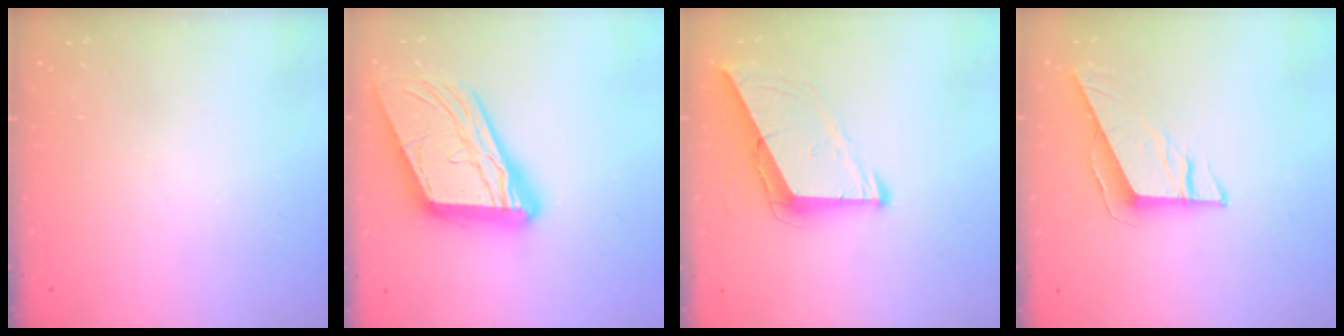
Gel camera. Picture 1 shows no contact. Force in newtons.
{"total": 20.7, "press": 20.6, "slide": 2.1}
{"total": 10.0, "press": 9.9, "slide": 1.0}
{"total": 8.1, "press": 8.1, "slide": 0.4}